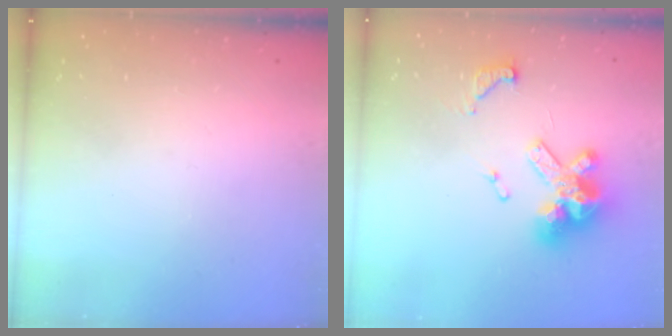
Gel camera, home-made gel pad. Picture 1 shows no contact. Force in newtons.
{"total": 14.5, "press": 14.5, "slide": 0.9}